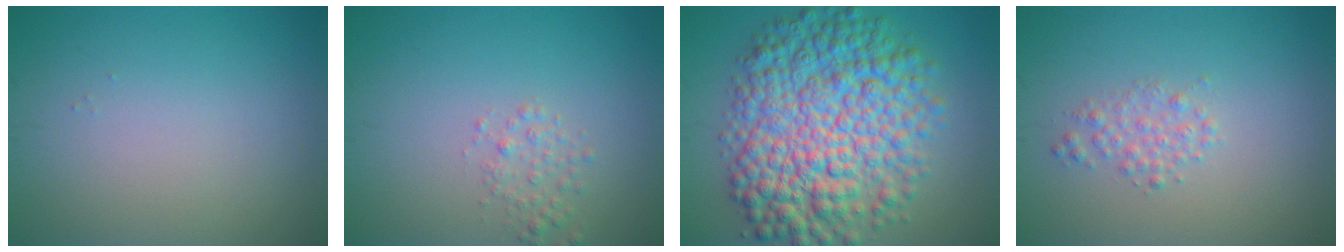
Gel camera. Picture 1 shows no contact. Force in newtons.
{"total": 1.5, "press": 1.5, "slide": 0.1}
{"total": 11.9, "press": 11.9, "slide": 0.1}
{"total": 1.6, "press": 1.6, "slide": 0.1}